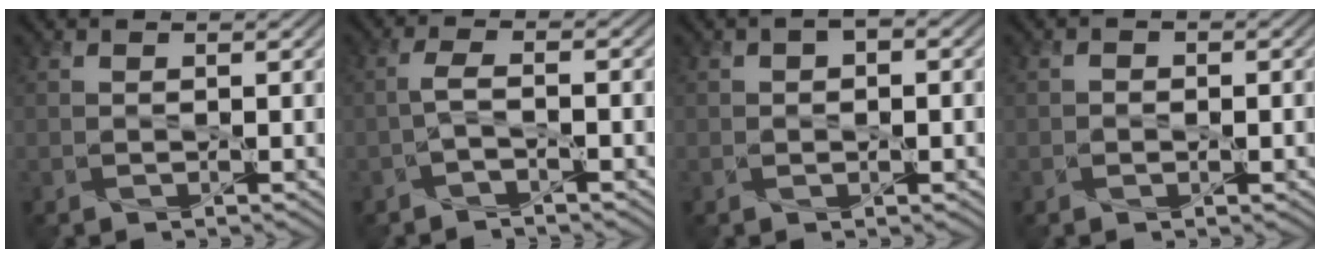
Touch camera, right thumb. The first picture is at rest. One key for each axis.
{"total": 2.0, "fx": -1.0, "fy": 0.5, "fz": 1.7, "tx": -0.039, "ty": 0.007, "tz": -0.027}
{"total": 2.5, "fx": 0.2, "fy": 1.4, "fz": 2.0, "tx": -0.029, "ty": 0.003, "tz": 0.001}
{"total": 1.3, "fx": -0.4, "fy": 1.0, "fz": 0.8, "tx": -0.008, "ty": -0.003, "tz": -0.007}